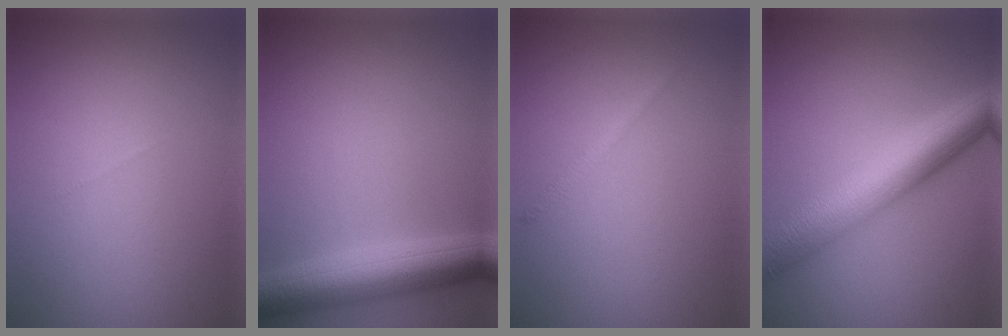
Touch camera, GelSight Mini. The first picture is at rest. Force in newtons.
{"total": 6.6, "press": 6.6, "slide": 0.2}
{"total": 0.9, "press": 0.9, "slide": 0.1}
{"total": 9.3, "press": 9.3, "slide": 0.2}